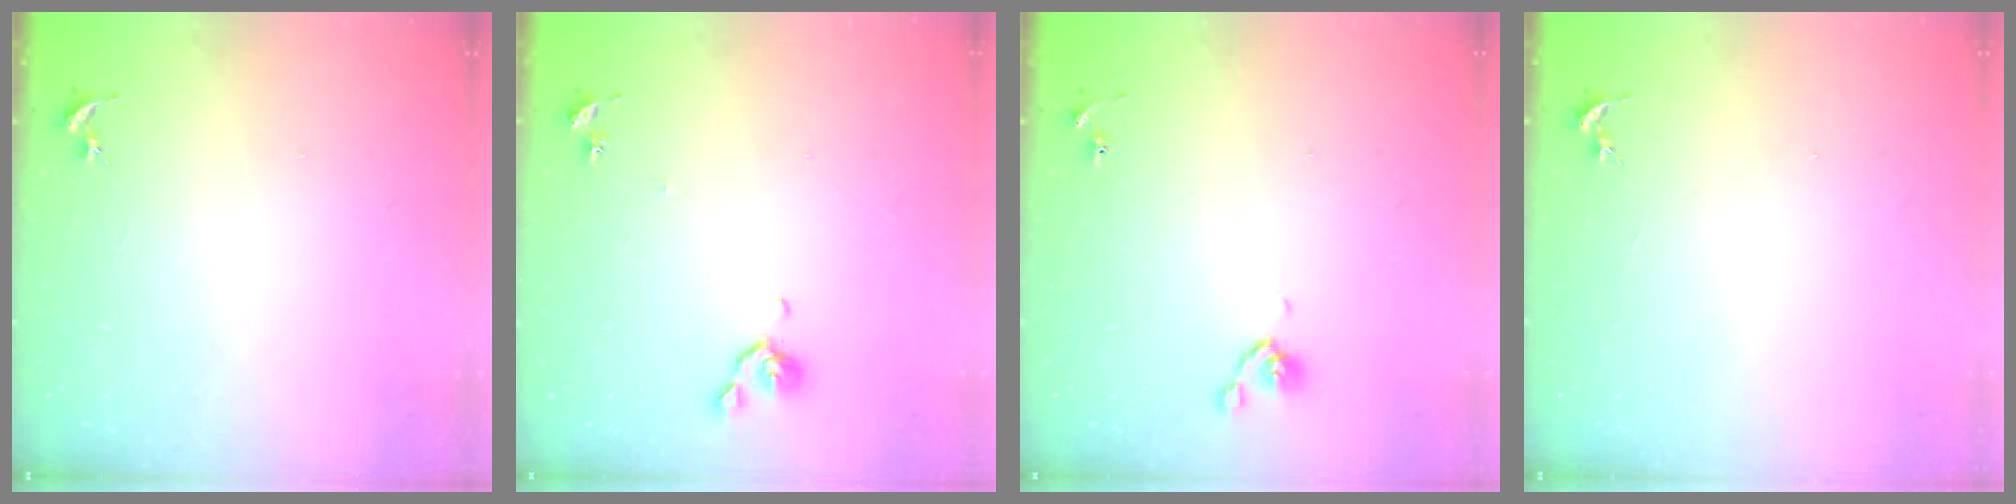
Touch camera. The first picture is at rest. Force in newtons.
{"total": 5.6, "press": 5.6, "slide": 0.9}
{"total": 4.8, "press": 4.7, "slide": 1.1}
{"total": 0.0}